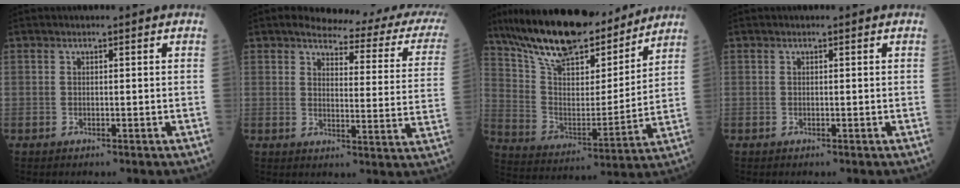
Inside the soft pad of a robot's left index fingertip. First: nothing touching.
{"total": 15.5, "force": [13.8, 2.7, 6.6], "torque": [-0.064, -0.056, 0.134]}
{"total": 21.9, "force": [18.1, 6.3, 10.6], "torque": [-0.186, 0.006, 0.303]}
{"total": 0.0}